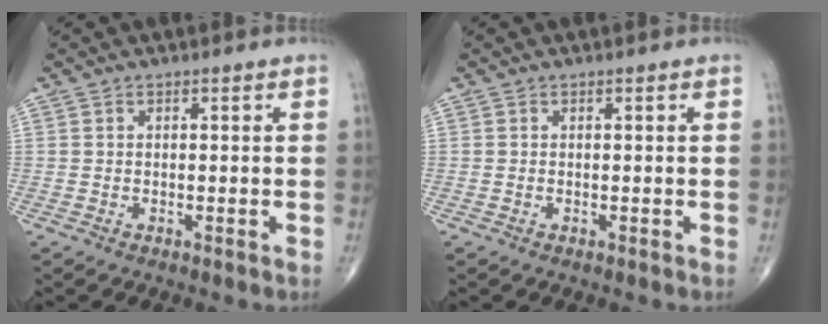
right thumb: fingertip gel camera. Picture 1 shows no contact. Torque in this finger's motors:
{"motor_torque": [-0.29, -0.01, -0.16, -0.05, -0.03]}